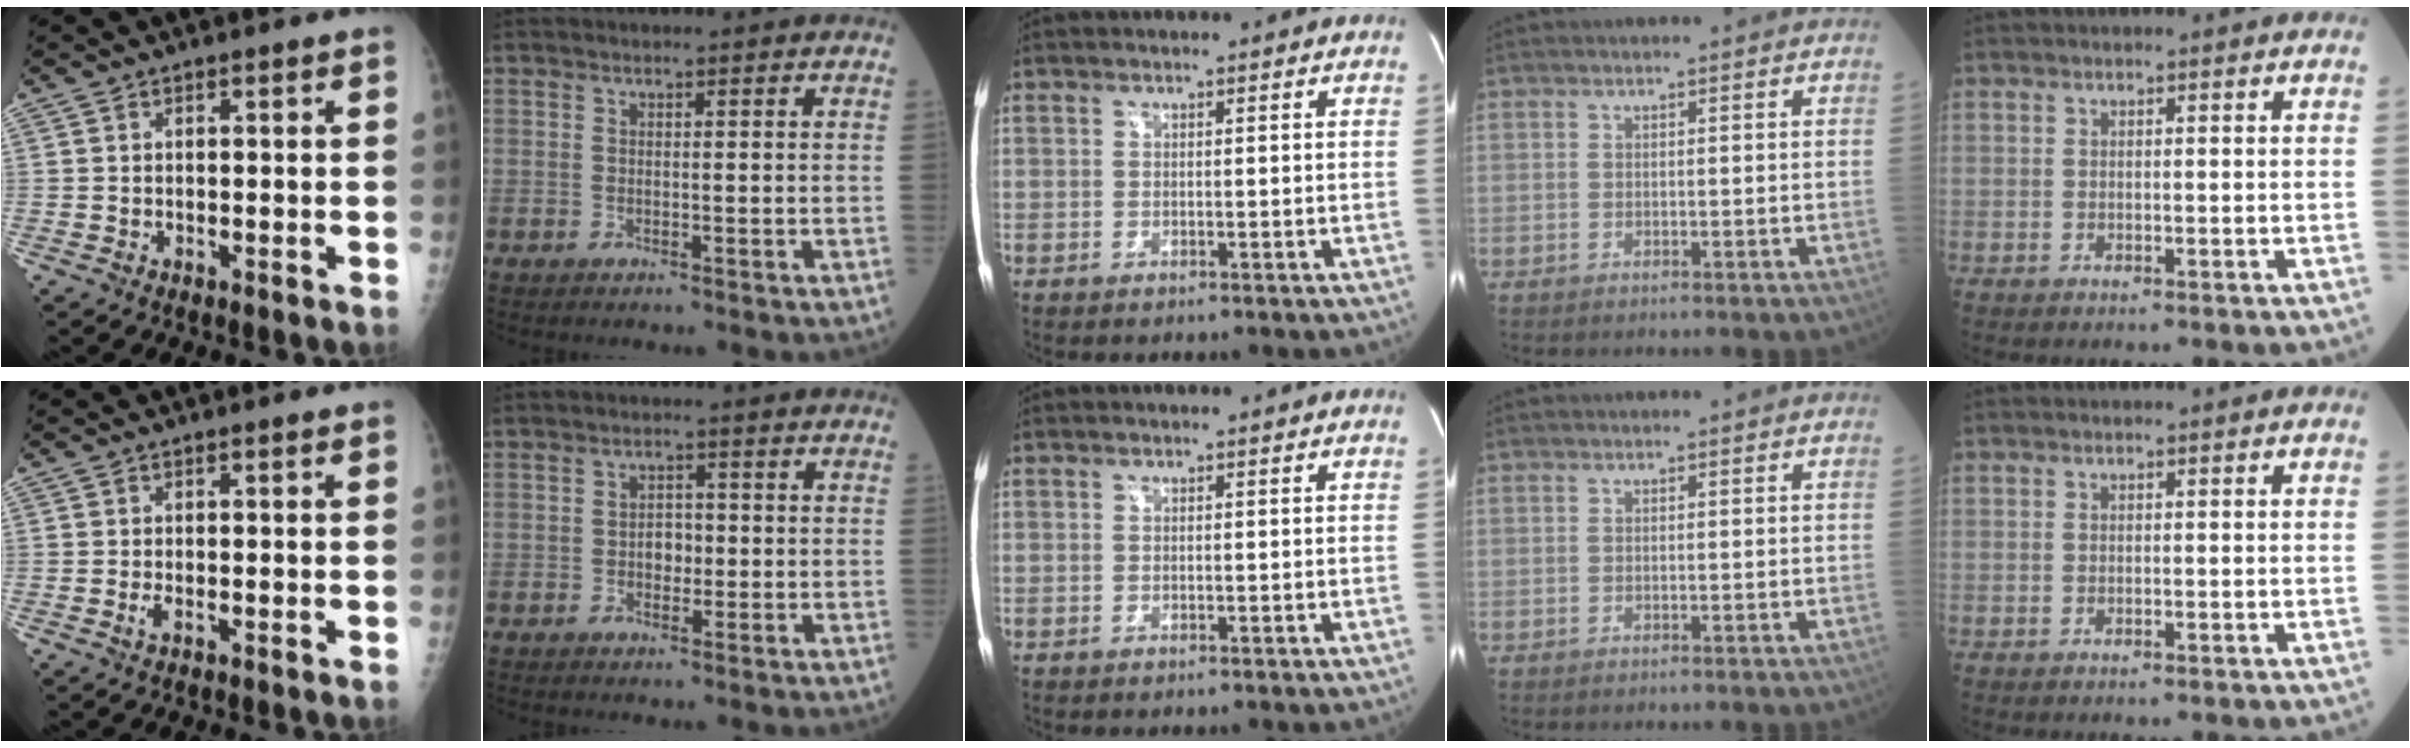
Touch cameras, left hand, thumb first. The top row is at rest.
{"thumb": {"total": 1.1, "force": [0.0, 0.3, 1.1], "torque": [-0.022, 0.000, 0.001]}, "index": {"total": 2.6, "force": [-0.6, 1.8, 1.9], "torque": [-0.025, 0.005, -0.010]}}